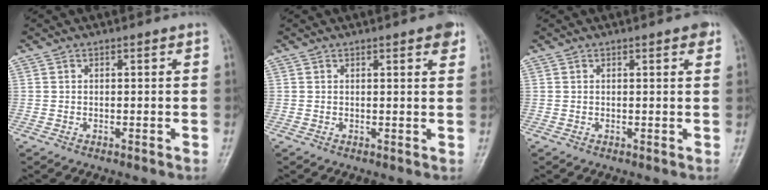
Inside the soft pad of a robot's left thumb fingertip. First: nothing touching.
{"total": 3.2, "force": [1.8, 0.9, 2.4], "torque": [-0.022, -0.004, 0.018]}
{"total": 2.1, "force": [1.1, 0.7, 1.6], "torque": [-0.014, -0.001, 0.012]}